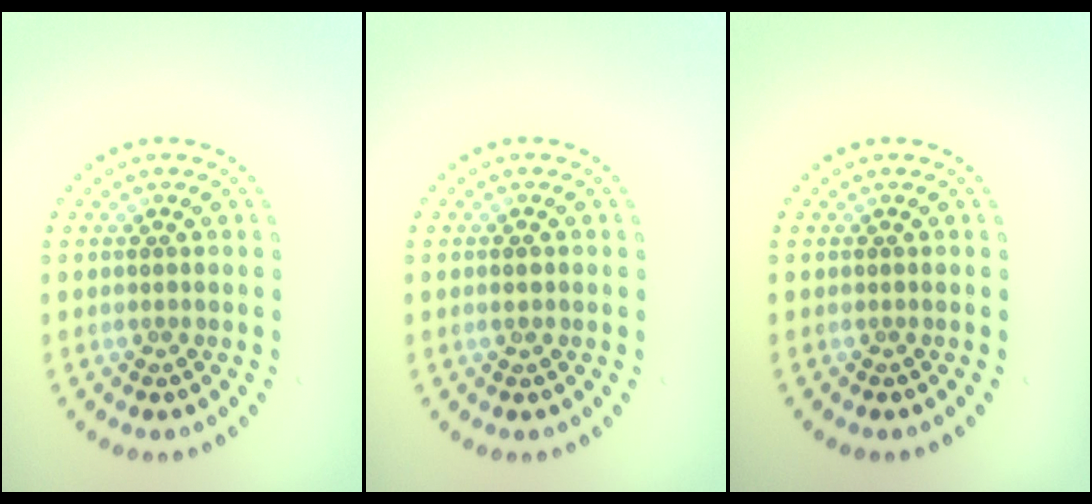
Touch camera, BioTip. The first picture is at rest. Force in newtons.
{"total": 1.0, "press": 1.0, "slide": 0.2}
{"total": 0.0}